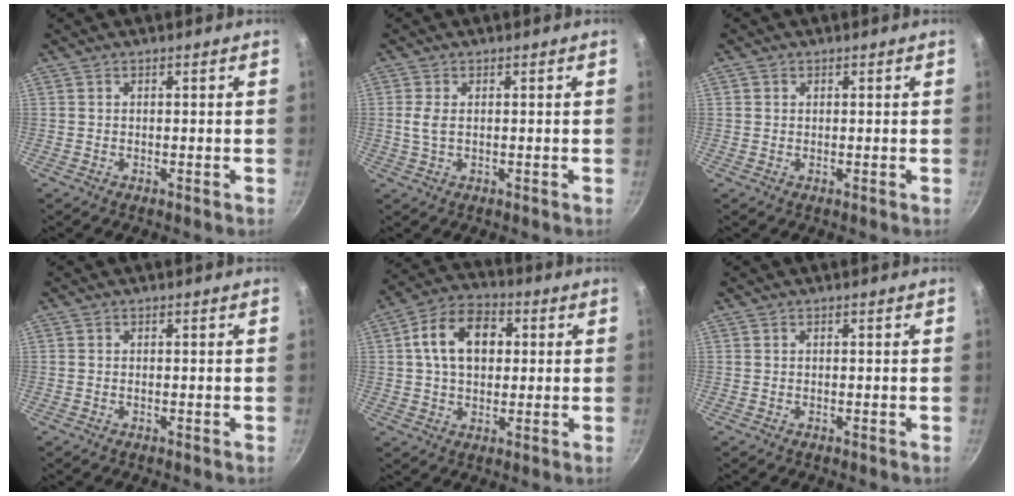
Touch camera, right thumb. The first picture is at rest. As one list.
[{"total": 2.7, "force": [0.3, 1.5, 2.3], "torque": [-0.050, 0.000, 0.006]}, {"total": 0.7, "force": [0.3, 0.7, 0.1], "torque": [0.001, 0.001, 0.001]}, {"total": 0.0}, {"total": 12.4, "force": [2.3, 8.6, 8.6], "torque": [-0.118, 0.018, 0.025]}, {"total": 0.0}]